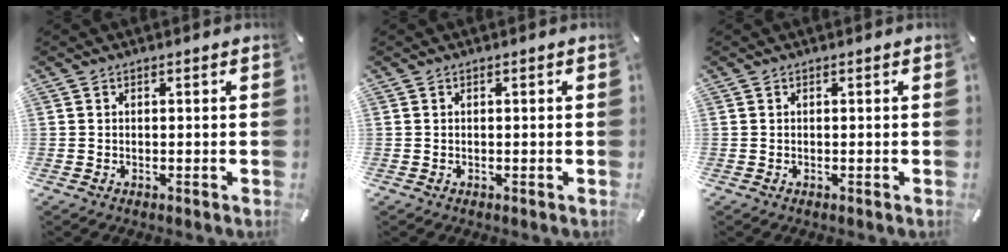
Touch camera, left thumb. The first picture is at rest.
{"total": 0.0}
{"total": 0.0}